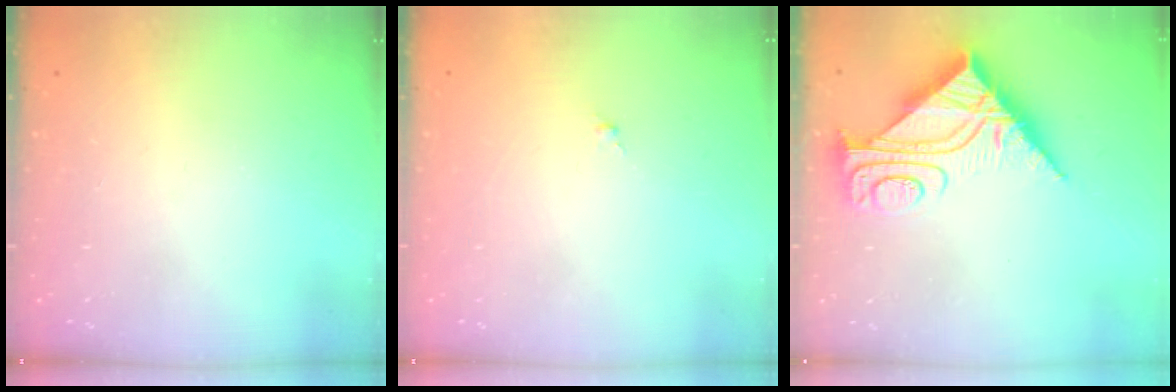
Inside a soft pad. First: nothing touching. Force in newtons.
{"total": 0.0}
{"total": 11.4, "press": 11.3, "slide": 1.0}